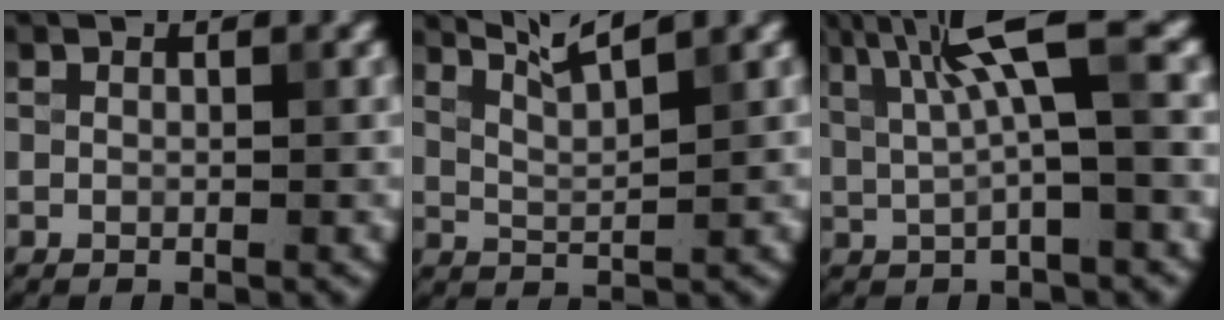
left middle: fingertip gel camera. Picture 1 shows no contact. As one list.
[{"total": 3.5, "force": [2.7, 0.4, 2.2], "torque": [-0.038, 0.012, 0.043]}, {"total": 5.9, "force": [1.7, 0.9, 5.6], "torque": [-0.101, 0.015, 0.033]}]